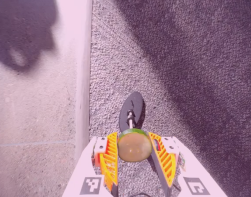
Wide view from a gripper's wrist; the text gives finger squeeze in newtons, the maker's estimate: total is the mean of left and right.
{"total": 7.9, "left": 7.9, "right": 7.8}